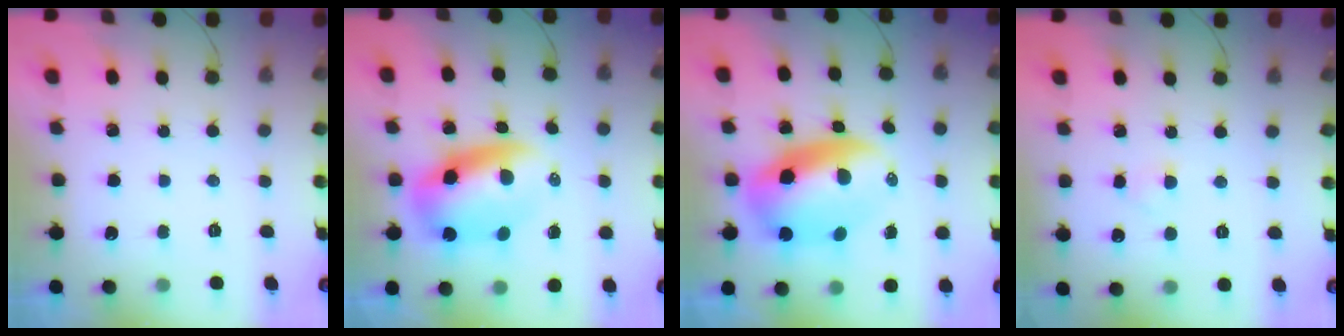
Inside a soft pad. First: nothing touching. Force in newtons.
{"total": 10.2, "press": 9.9, "slide": 2.2}
{"total": 11.9, "press": 11.5, "slide": 3.0}
{"total": 1.8, "press": 1.5, "slide": 0.9}